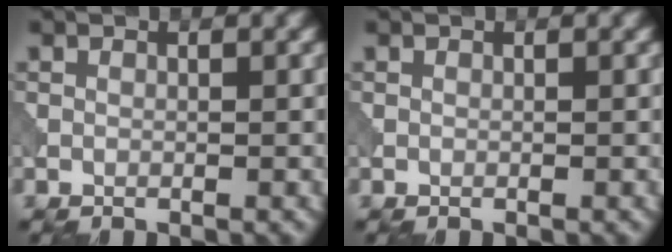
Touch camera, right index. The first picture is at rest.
{"total": 0.0}